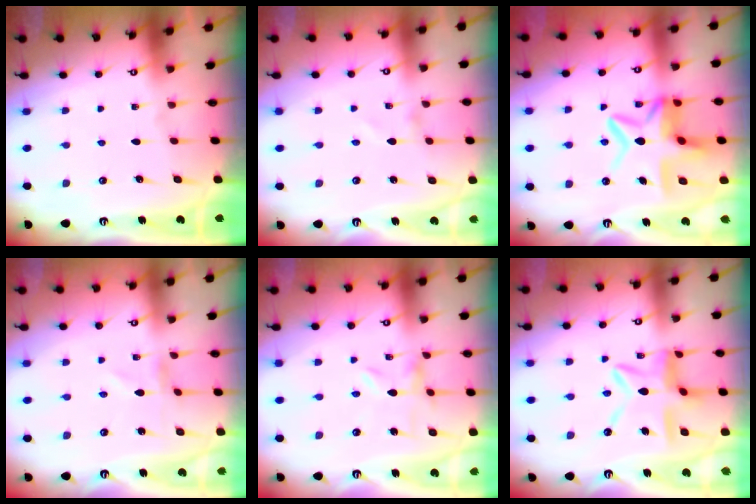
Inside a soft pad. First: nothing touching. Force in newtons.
{"total": 1.0, "press": 1.0, "slide": 0.0}
{"total": 12.7, "press": 12.7, "slide": 1.2}
{"total": 0.0}
{"total": 0.0}
{"total": 12.7, "press": 12.7, "slide": 1.1}